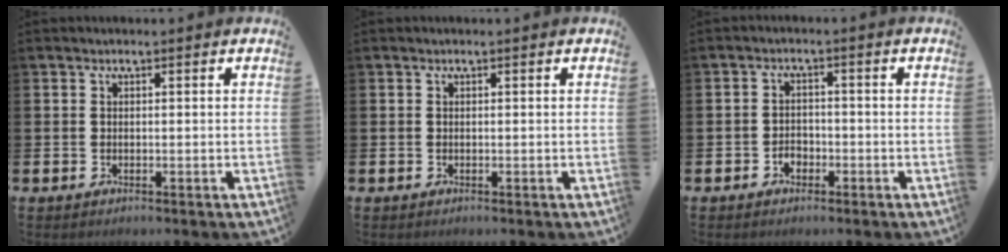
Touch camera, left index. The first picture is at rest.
{"total": 0.0}
{"total": 2.1, "force": [-1.1, 1.5, 0.8], "torque": [-0.015, 0.000, -0.026]}